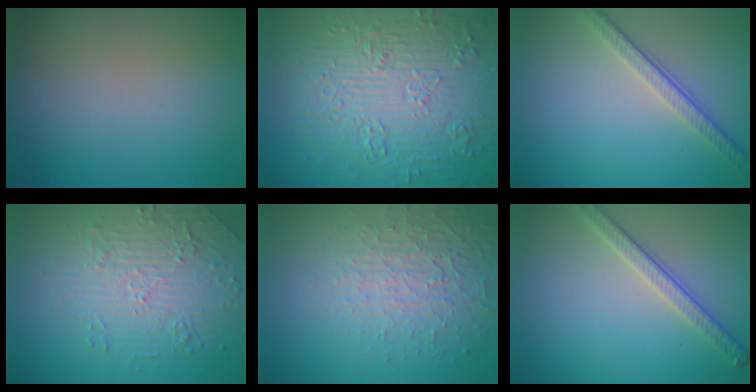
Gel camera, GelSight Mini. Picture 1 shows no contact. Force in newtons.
{"total": 9.2, "press": 6.8, "slide": 6.2}
{"total": 3.6, "press": 2.6, "slide": 2.4}
{"total": 4.4, "press": 4.0, "slide": 1.8}
{"total": 3.7, "press": 3.4, "slide": 1.5}
{"total": 2.8, "press": 2.7, "slide": 0.8}